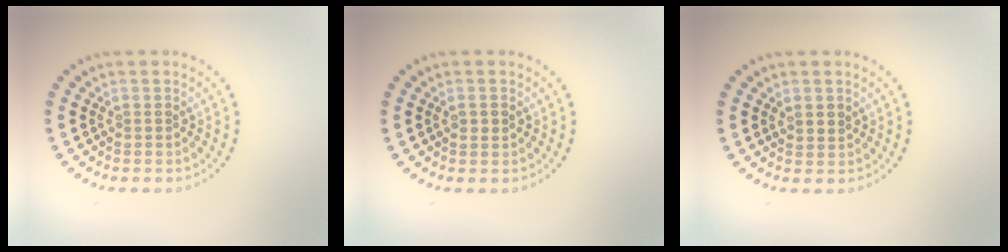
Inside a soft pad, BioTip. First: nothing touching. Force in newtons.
{"total": 1.1, "press": 1.1, "slide": 0.1}
{"total": 1.2, "press": 1.0, "slide": 0.6}